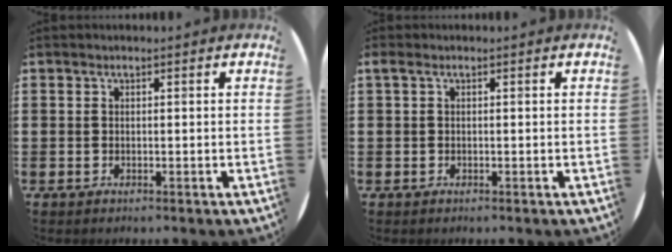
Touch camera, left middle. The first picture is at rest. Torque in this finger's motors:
{"motor_torque": [-0.21, -0.32, 0.16, 0.05]}